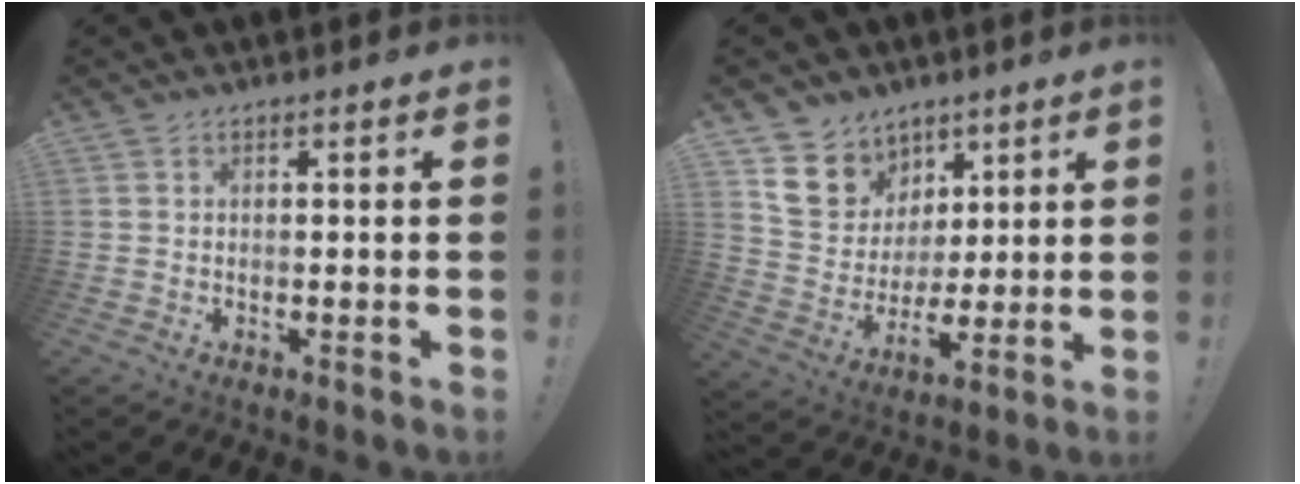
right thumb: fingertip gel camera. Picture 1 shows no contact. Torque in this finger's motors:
{"motor_torque": [0.24, 0.30, 0.15, 0.09, 0.09]}